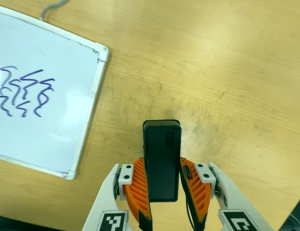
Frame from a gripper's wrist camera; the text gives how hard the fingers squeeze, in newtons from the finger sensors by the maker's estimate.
{"total": 4.5, "left": 3.3, "right": 5.7}